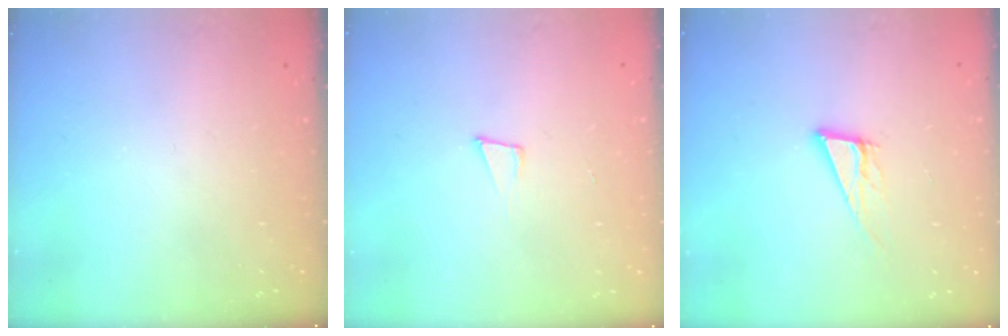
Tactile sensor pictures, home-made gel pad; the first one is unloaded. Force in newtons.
{"total": 4.8, "press": 3.6, "slide": 3.2}
{"total": 9.2, "press": 8.4, "slide": 3.5}